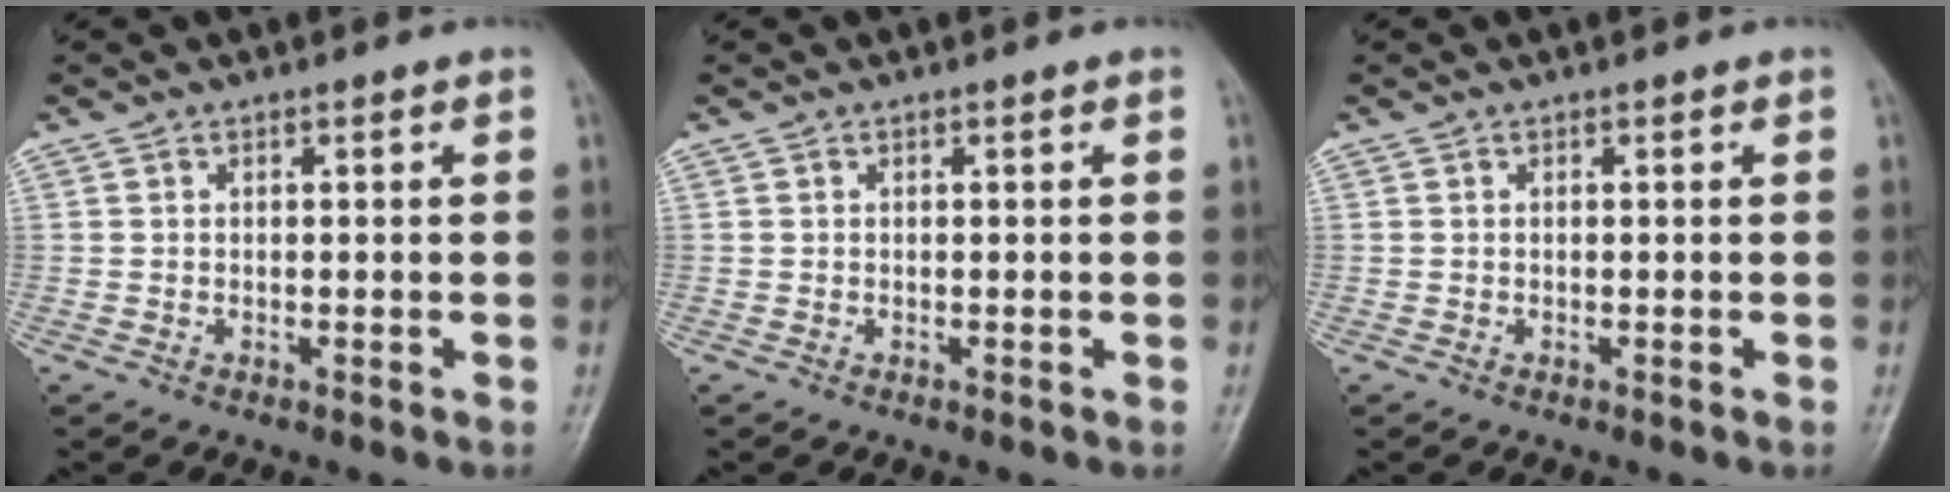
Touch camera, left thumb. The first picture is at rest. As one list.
[{"total": 0.0}, {"total": 0.0}]